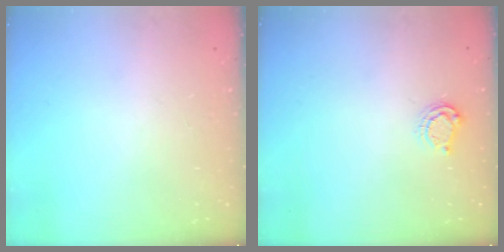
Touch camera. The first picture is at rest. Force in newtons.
{"total": 5.8, "press": 5.8, "slide": 0.6}